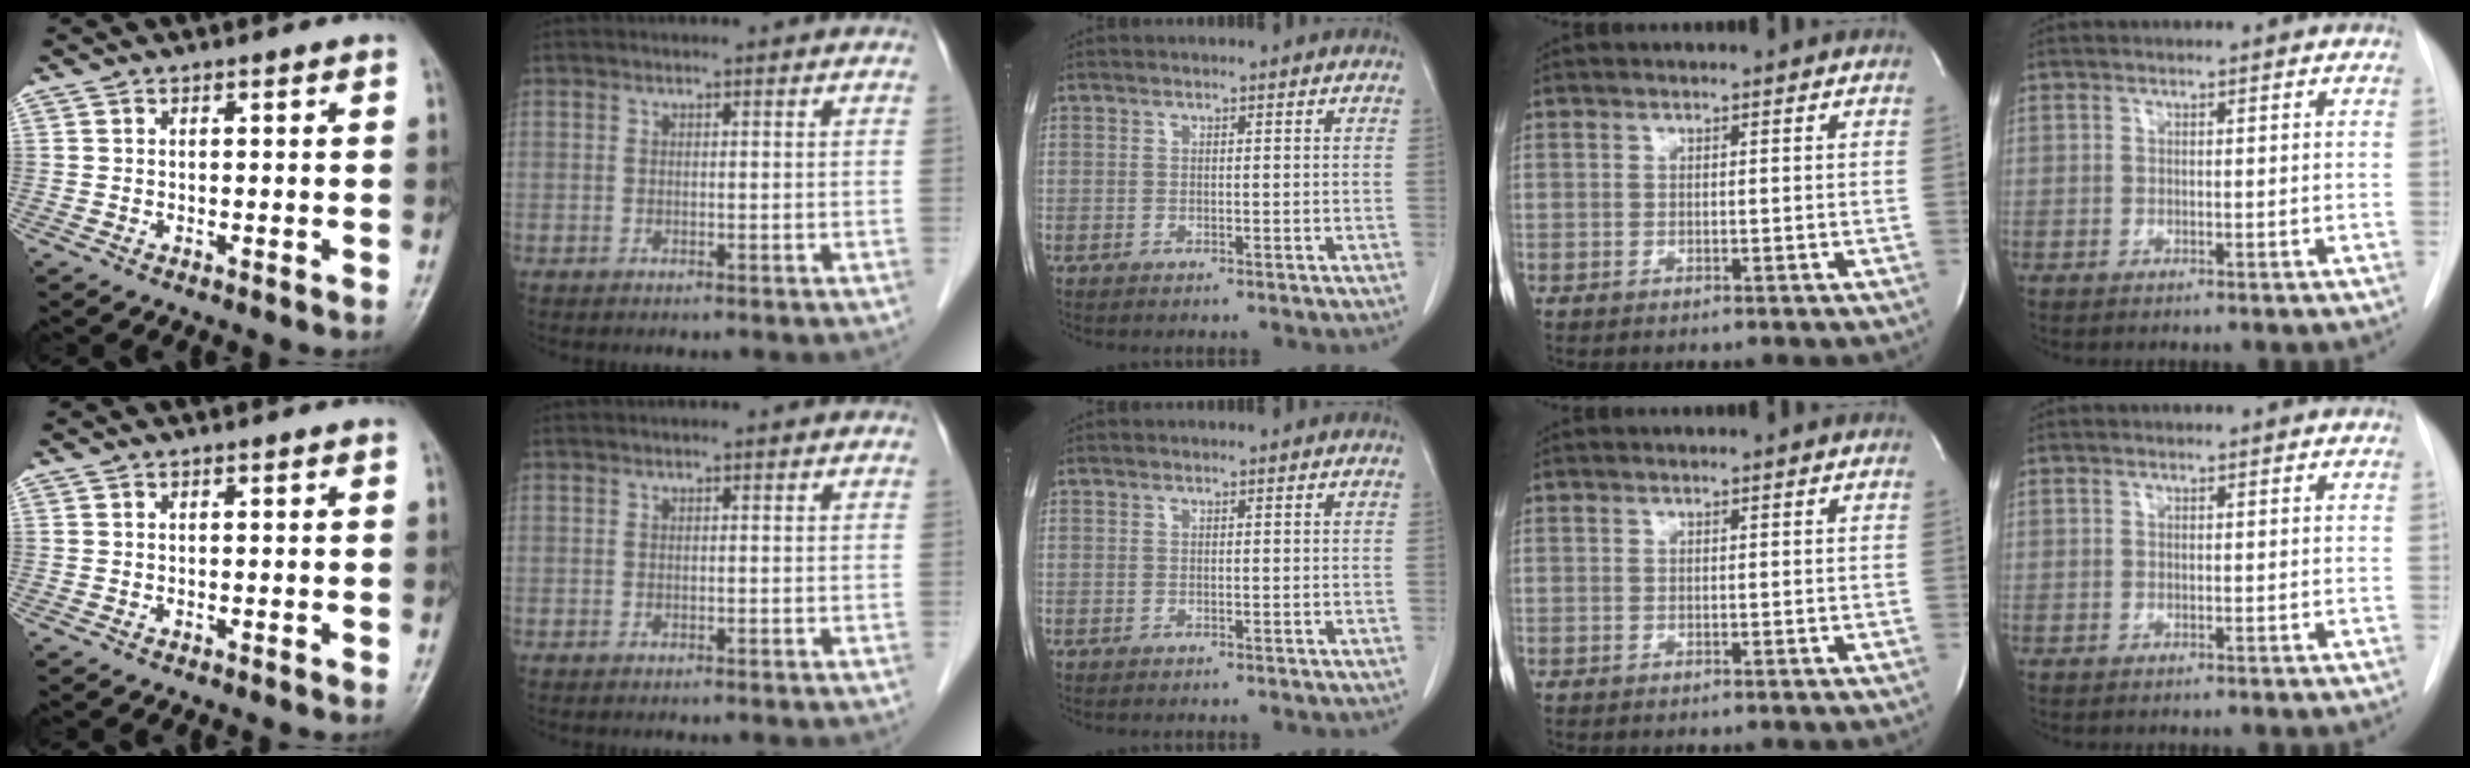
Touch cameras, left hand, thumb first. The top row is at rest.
{}